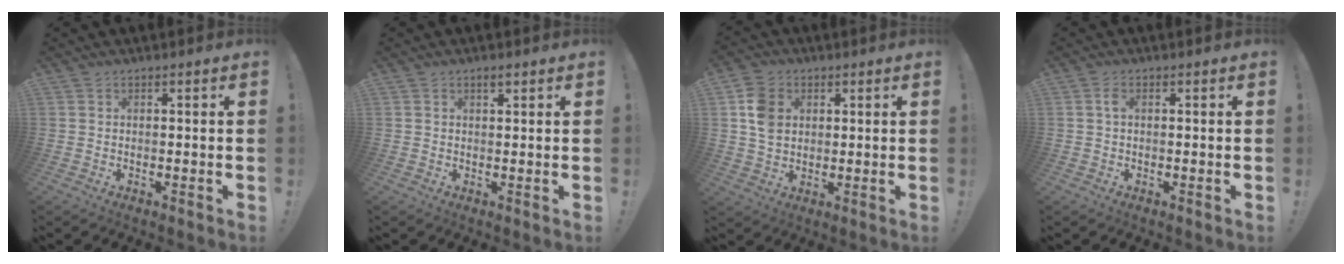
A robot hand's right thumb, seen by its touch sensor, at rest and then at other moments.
{"total": 1.4, "force": [1.0, 0.4, 0.9], "torque": [-0.011, -0.002, 0.017]}
{"total": 9.0, "force": [2.0, 7.2, 5.1], "torque": [-0.084, 0.008, 0.040]}
{"total": 1.7, "force": [0.2, 0.8, 1.5], "torque": [-0.024, 0.003, 0.001]}